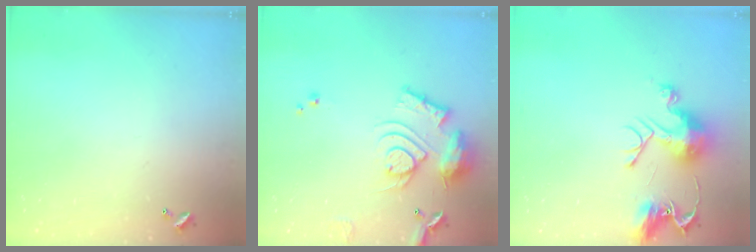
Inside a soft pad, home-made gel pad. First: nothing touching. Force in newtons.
{"total": 14.4, "press": 14.3, "slide": 1.6}
{"total": 10.8, "press": 10.7, "slide": 1.1}